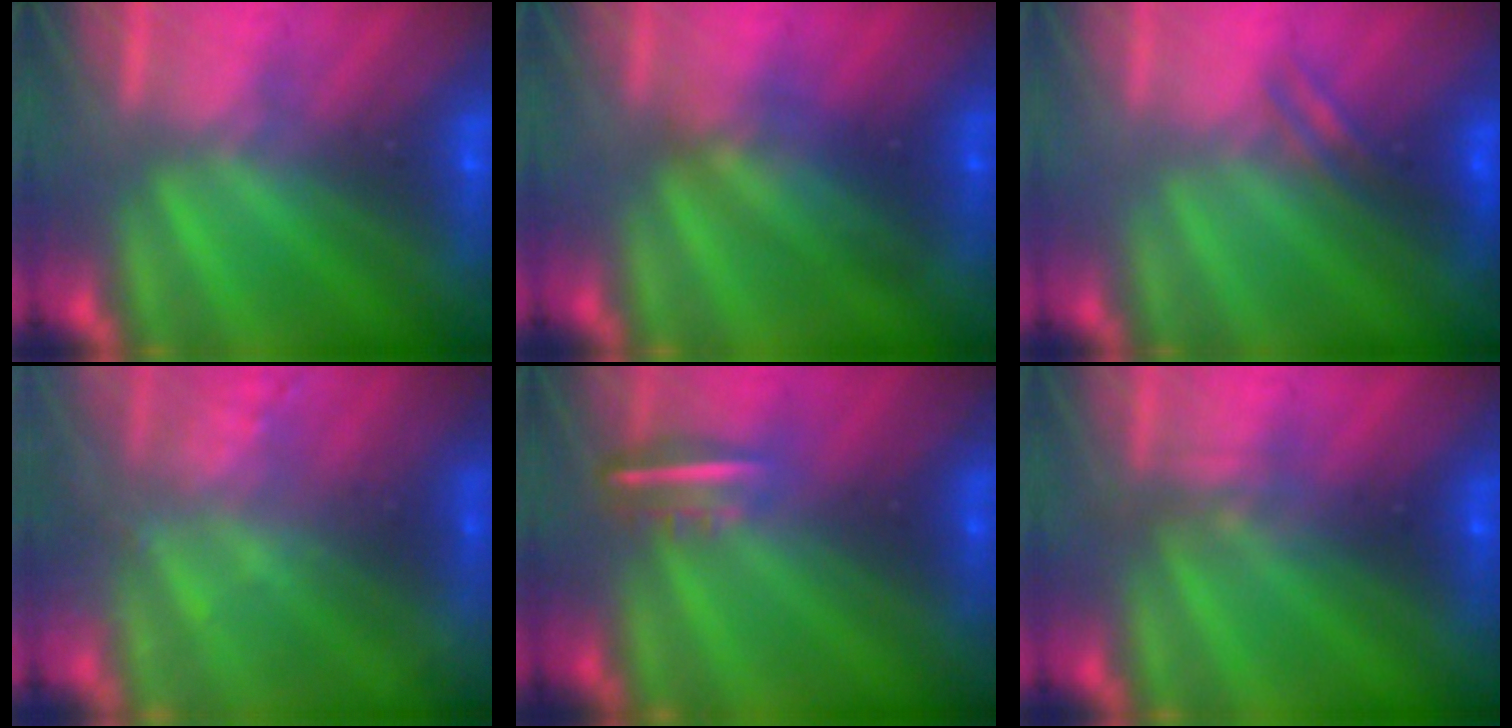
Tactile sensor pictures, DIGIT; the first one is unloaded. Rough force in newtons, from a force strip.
{"total": 2.7}
{"total": 2.6}
{"total": 2.4}
{"total": 5.2}
{"total": 2.3}